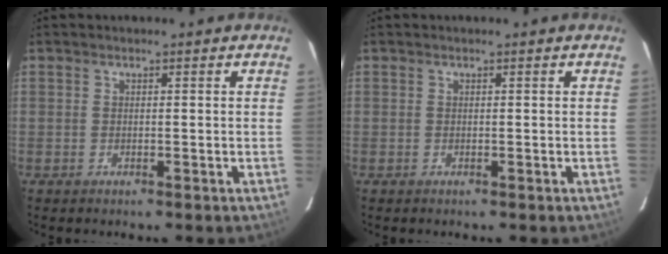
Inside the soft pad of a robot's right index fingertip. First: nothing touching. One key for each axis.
{"total": 0.0}